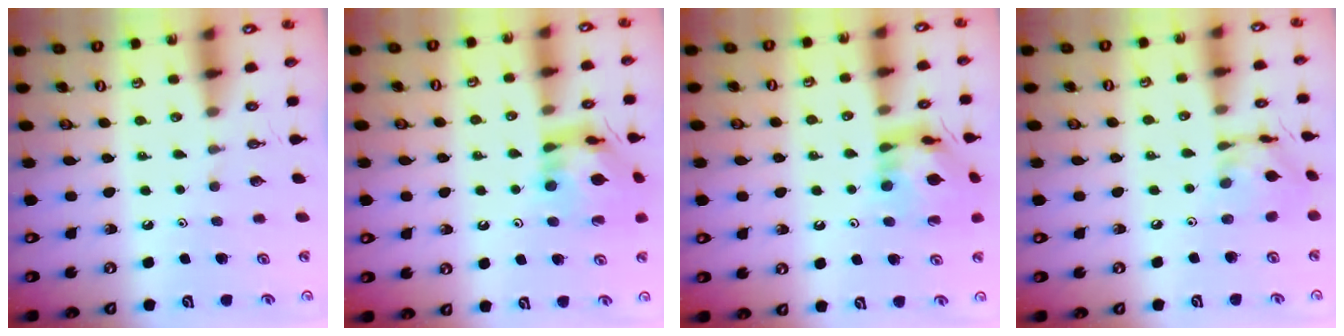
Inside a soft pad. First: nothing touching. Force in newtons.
{"total": 13.0, "press": 12.9, "slide": 1.4}
{"total": 13.0, "press": 12.9, "slide": 1.4}
{"total": 10.6, "press": 10.6, "slide": 0.8}